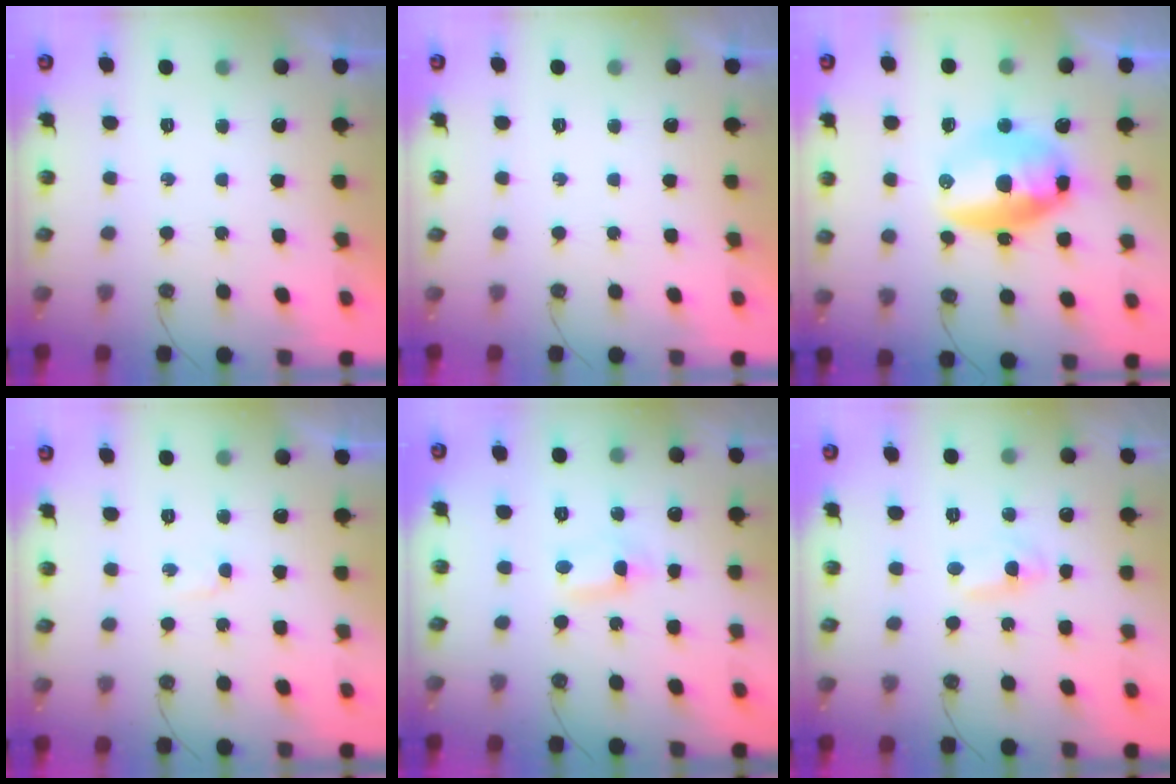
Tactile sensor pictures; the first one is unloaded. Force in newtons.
{"total": 0.0}
{"total": 13.5, "press": 13.2, "slide": 2.9}
{"total": 1.8, "press": 1.4, "slide": 1.1}
{"total": 1.6, "press": 1.1, "slide": 1.1}
{"total": 2.3, "press": 2.3, "slide": 0.3}